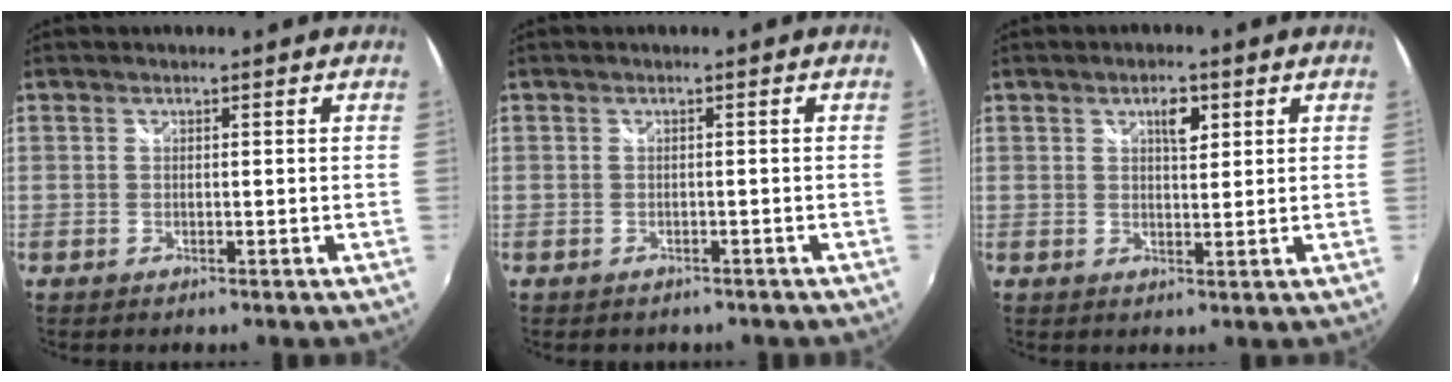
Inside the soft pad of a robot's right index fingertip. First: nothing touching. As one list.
[{"total": 2.1, "force": [-1.7, 1.0, 0.7], "torque": [-0.019, -0.011, -0.019]}, {"total": 3.3, "force": [1.6, 1.2, 2.6], "torque": [-0.040, 0.006, 0.026]}]